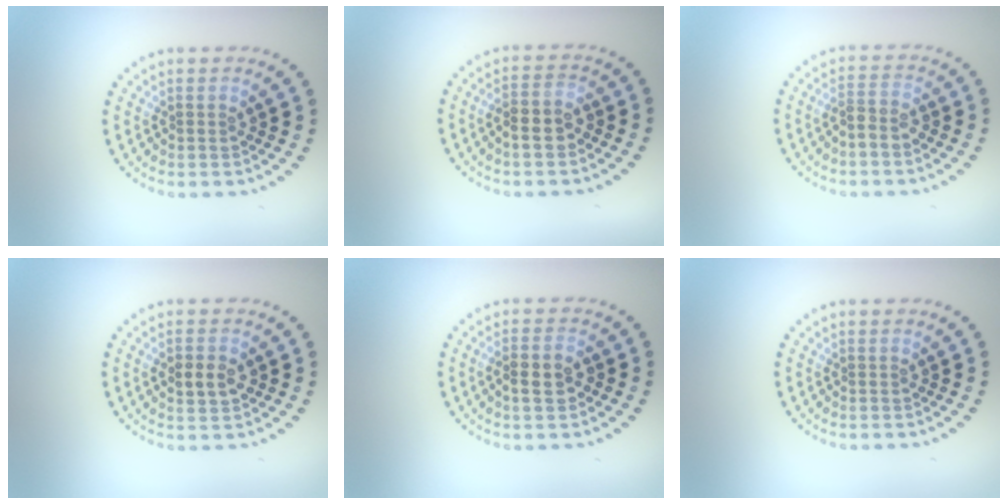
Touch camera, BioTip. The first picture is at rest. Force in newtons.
{"total": 2.1, "press": 2.0, "slide": 0.7}
{"total": 1.8, "press": 1.6, "slide": 0.8}
{"total": 2.4, "press": 2.4, "slide": 0.2}
{"total": 2.3, "press": 2.2, "slide": 0.6}
{"total": 0.0}